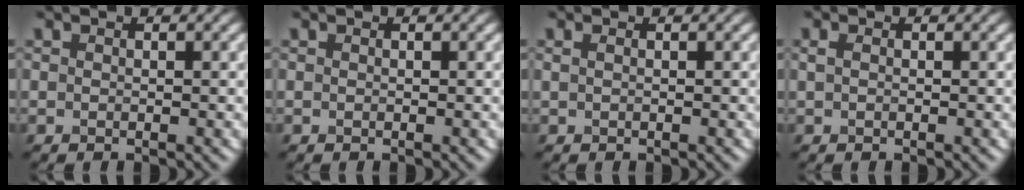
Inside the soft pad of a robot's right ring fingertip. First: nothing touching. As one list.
[{"total": 0.0}, {"total": 0.7, "force": [0.3, 0.3, 0.5], "torque": [-0.012, -0.001, 0.002]}, {"total": 0.7, "force": [0.2, 0.4, 0.5], "torque": [-0.015, -0.001, 0.004]}]